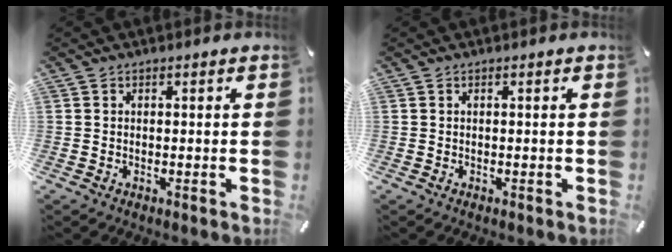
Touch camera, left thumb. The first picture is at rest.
{"total": 0.0}